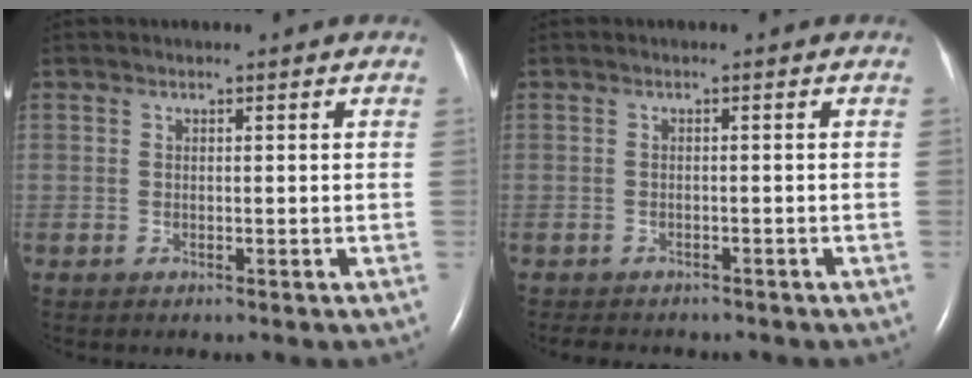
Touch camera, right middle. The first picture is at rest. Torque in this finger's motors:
{"motor_torque": [0.01, -0.01, 0.00, 0.00]}